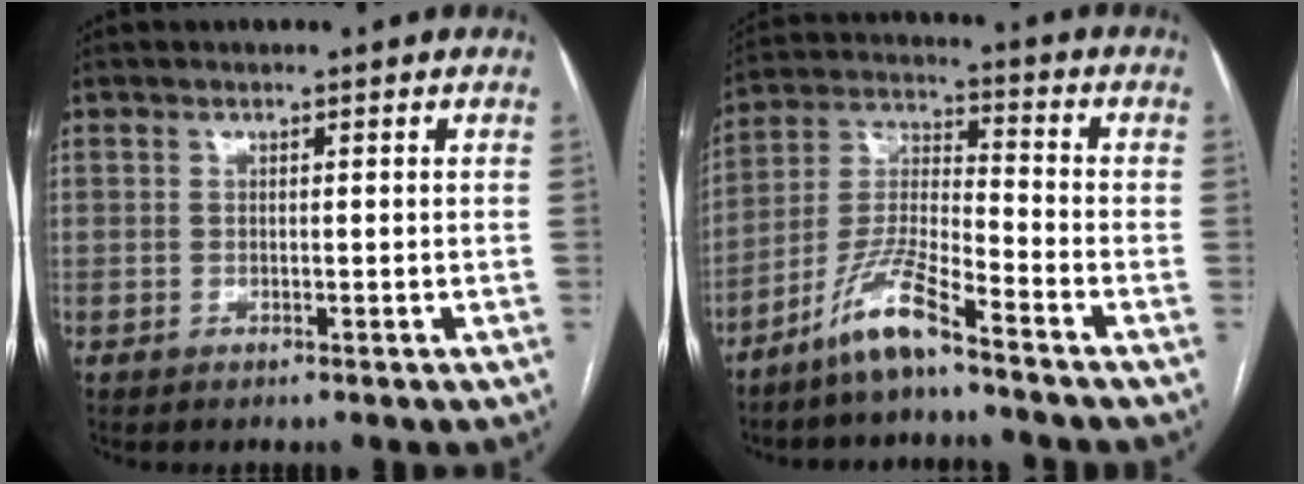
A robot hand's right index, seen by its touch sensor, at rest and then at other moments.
{"total": 9.4, "force": [-6.9, 0.6, 6.3], "torque": [-0.140, -0.013, -0.142]}